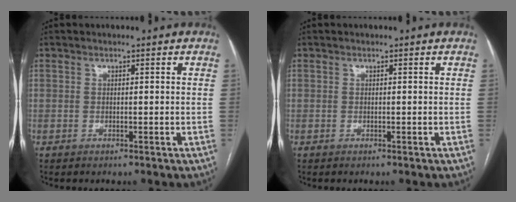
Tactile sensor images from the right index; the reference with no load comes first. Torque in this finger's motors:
{"motor_torque": [0.00, 0.00, 0.00, 0.00]}